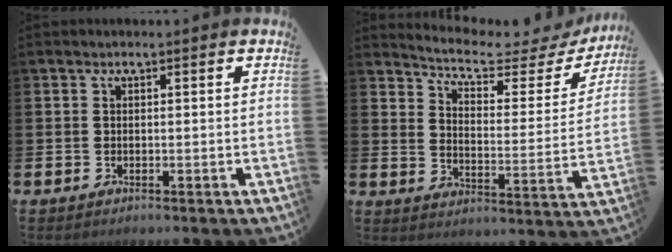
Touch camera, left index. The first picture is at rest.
{"total": 6.1, "force": [5.4, 1.7, 2.3], "torque": [-0.060, -0.040, 0.082]}